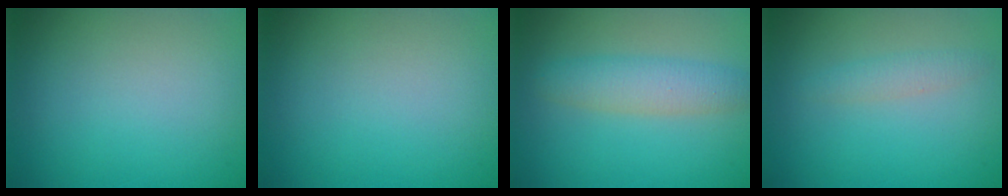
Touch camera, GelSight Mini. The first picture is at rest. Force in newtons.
{"total": 0.0}
{"total": 3.4, "press": 3.4, "slide": 0.1}
{"total": 1.4, "press": 1.4, "slide": 0.0}